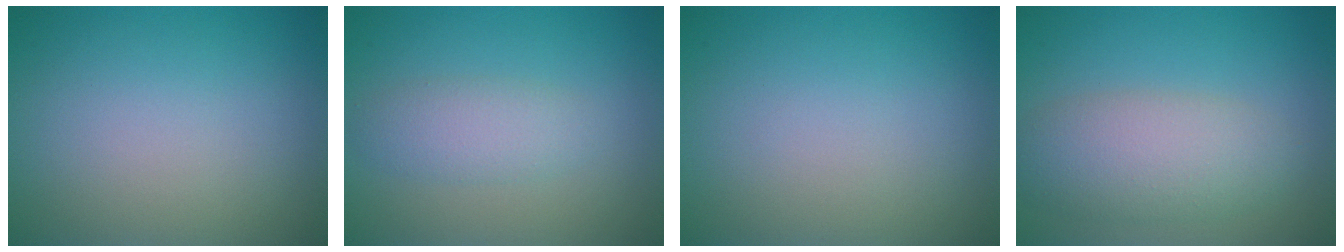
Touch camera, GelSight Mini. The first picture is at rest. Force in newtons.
{"total": 2.5, "press": 2.5, "slide": 0.0}
{"total": 0.0}
{"total": 5.2, "press": 5.2, "slide": 0.3}